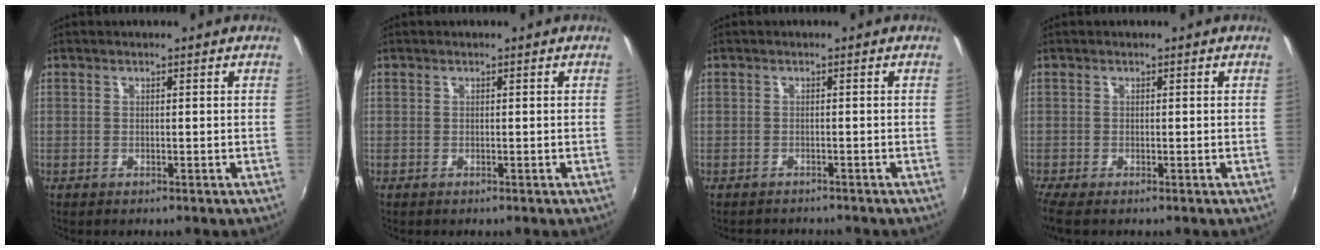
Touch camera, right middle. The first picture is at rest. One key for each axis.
{"total": 0.0}
{"total": 2.3, "fx": -2.2, "fy": 0.7, "fz": 0.3, "tx": -0.014, "ty": -0.003, "tz": -0.034}
{"total": 2.2, "fx": -1.3, "fy": 0.0, "fz": 1.8, "tx": -0.042, "ty": -0.007, "tz": -0.025}